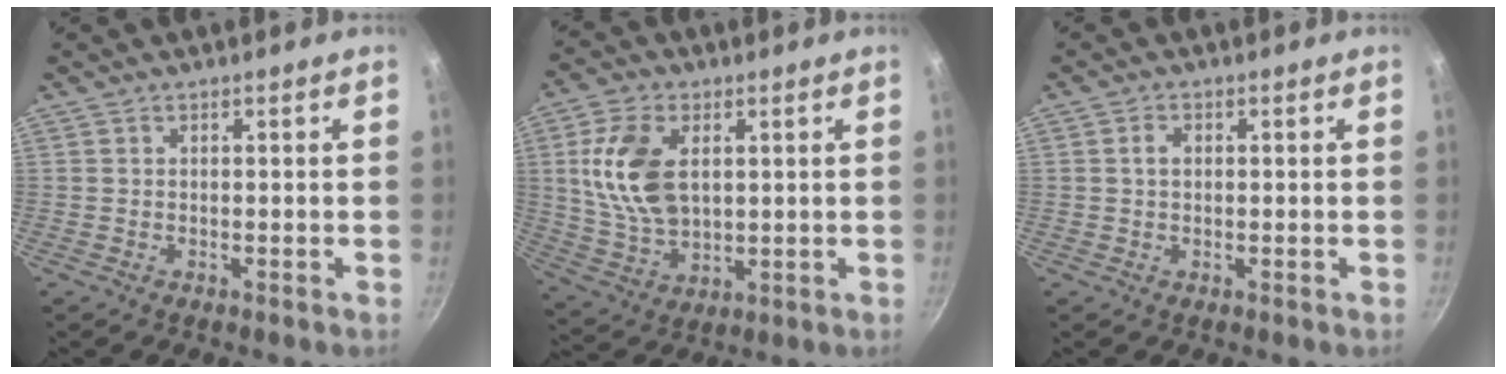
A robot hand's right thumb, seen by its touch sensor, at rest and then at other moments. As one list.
[{"total": 13.9, "force": [2.9, 8.6, 10.5], "torque": [-0.185, -0.014, 0.063]}, {"total": 1.9, "force": [0.3, 1.4, 1.3], "torque": [-0.019, 0.006, 0.004]}]